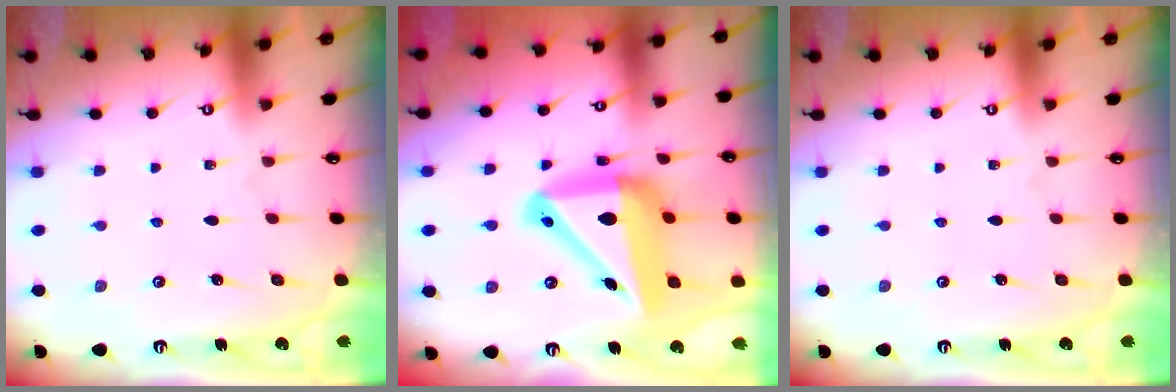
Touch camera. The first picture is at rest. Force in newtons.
{"total": 18.3, "press": 18.2, "slide": 2.3}
{"total": 0.0}